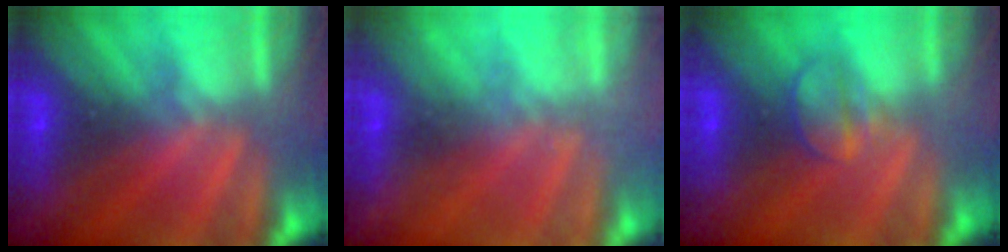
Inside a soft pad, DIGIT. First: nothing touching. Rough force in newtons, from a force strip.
{"total": 2.2}
{"total": 2.3}